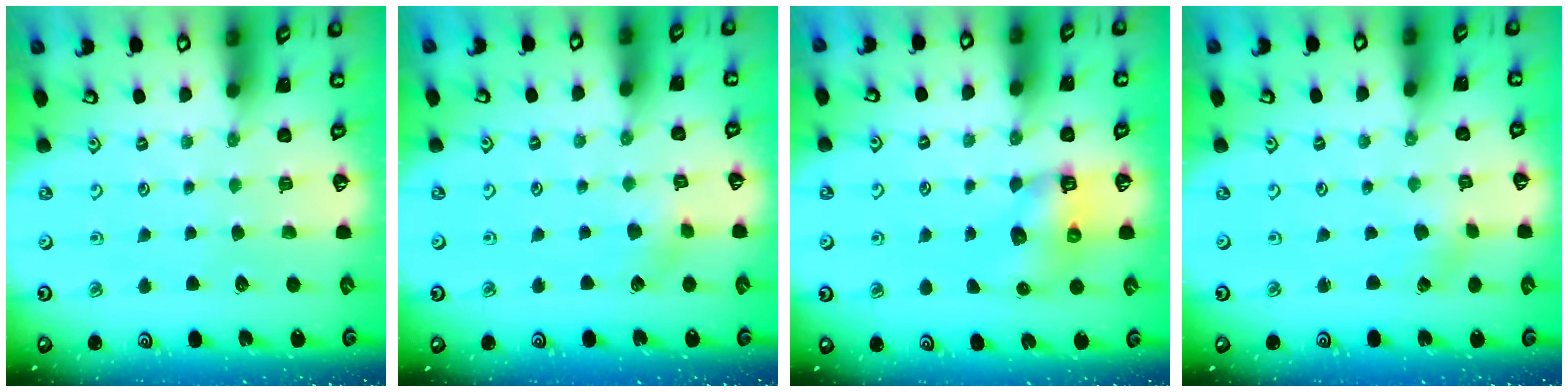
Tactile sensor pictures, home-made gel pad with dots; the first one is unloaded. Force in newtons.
{"total": 3.3, "press": 3.3, "slide": 0.6}
{"total": 6.4, "press": 6.4, "slide": 0.4}
{"total": 0.0}